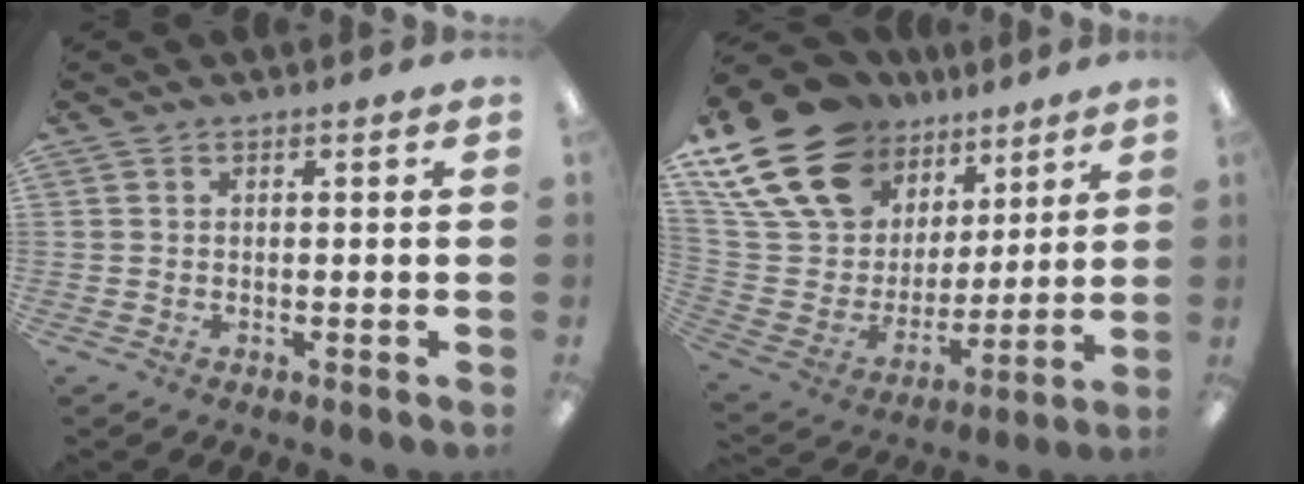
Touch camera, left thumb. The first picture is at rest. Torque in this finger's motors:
{"motor_torque": [1.38, 1.38, 1.30, -1.47, 0.44]}